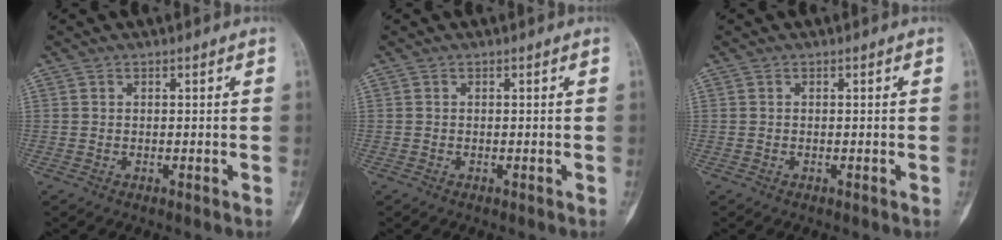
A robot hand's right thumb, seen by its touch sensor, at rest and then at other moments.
{"total": 0.0}
{"total": 0.0}